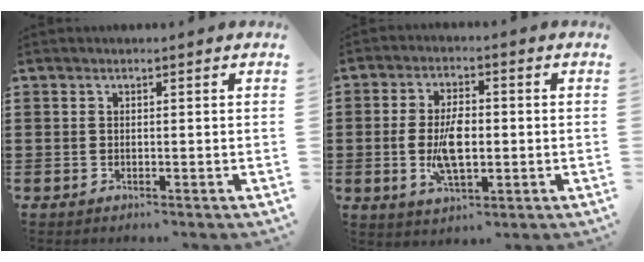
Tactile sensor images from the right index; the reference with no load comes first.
{"total": 7.2, "force": [-0.7, 3.4, 6.4], "torque": [-0.134, -0.004, -0.021]}